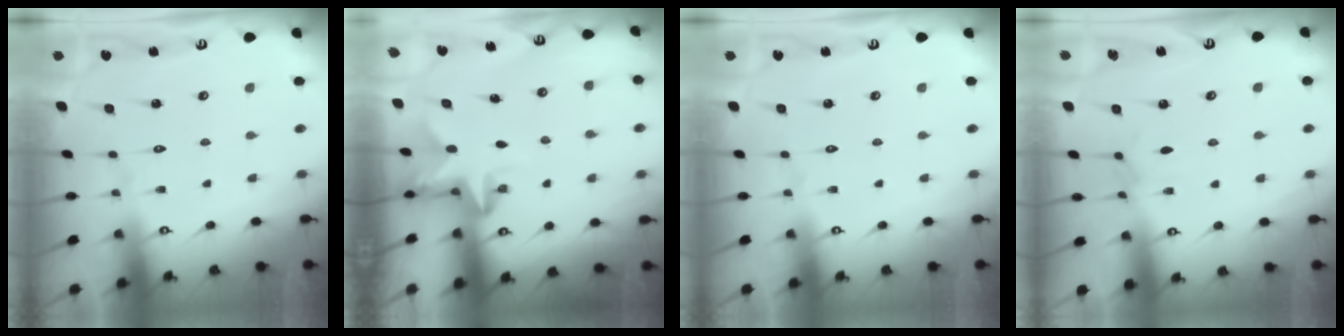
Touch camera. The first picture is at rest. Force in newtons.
{"total": 2.8, "press": 2.8, "slide": 0.5}
{"total": 0.0}
{"total": 4.1, "press": 4.1, "slide": 0.5}